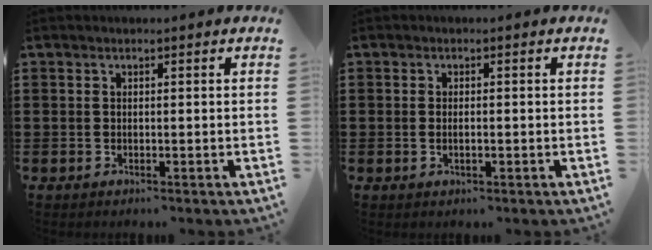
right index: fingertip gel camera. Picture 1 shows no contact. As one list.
[{"total": 1.3, "force": [-0.1, 0.5, 1.2], "torque": [-0.029, -0.001, -0.004]}]